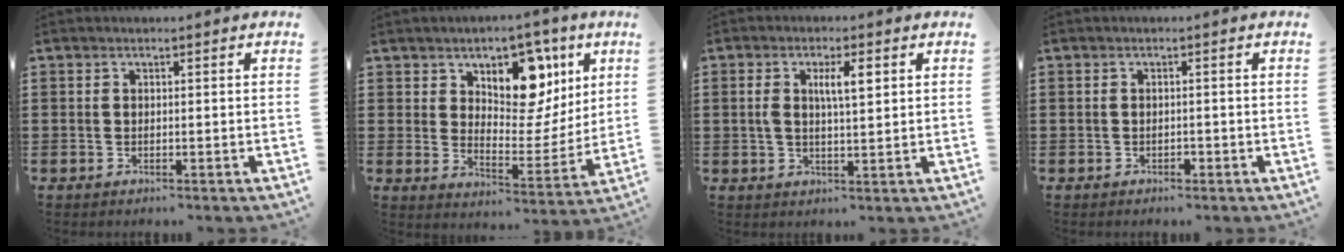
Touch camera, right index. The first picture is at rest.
{"total": 10.2, "force": [6.4, 5.9, 5.3], "torque": [-0.098, -0.032, 0.111]}
{"total": 4.7, "force": [1.3, 1.4, 4.2], "torque": [-0.087, 0.010, 0.018]}
{"total": 0.7, "force": [-0.5, 0.4, 0.4], "torque": [-0.012, -0.001, -0.009]}